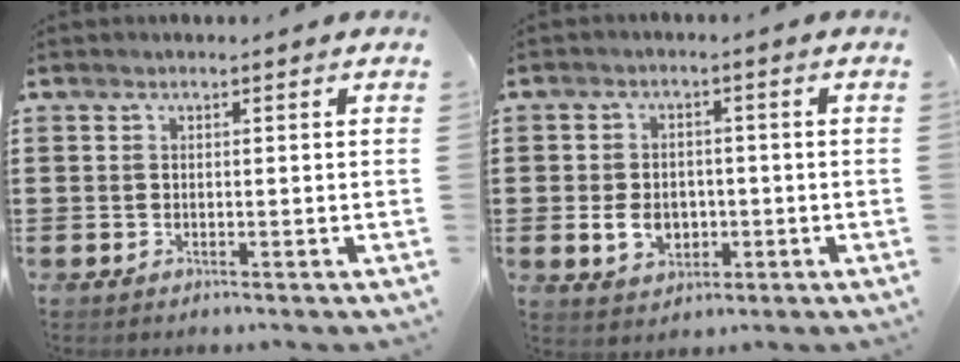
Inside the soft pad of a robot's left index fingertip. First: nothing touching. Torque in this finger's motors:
{"motor_torque": [0.86, 0.22, 0.27, 0.08]}